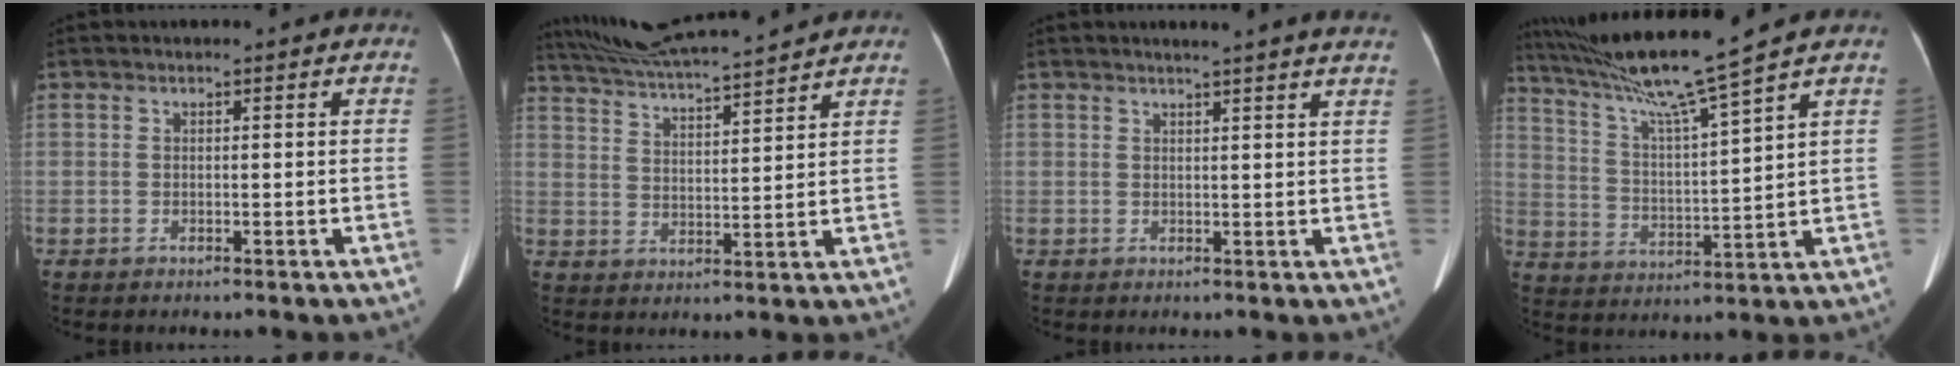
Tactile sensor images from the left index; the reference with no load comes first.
{"total": 15.4, "force": [14.3, 0.0, 5.8], "torque": [-0.113, 0.025, 0.228]}
{"total": 8.4, "force": [7.5, -0.6, 3.7], "torque": [-0.048, 0.003, 0.070]}
{"total": 12.8, "force": [10.4, -2.9, 6.9], "torque": [-0.125, -0.006, 0.191]}